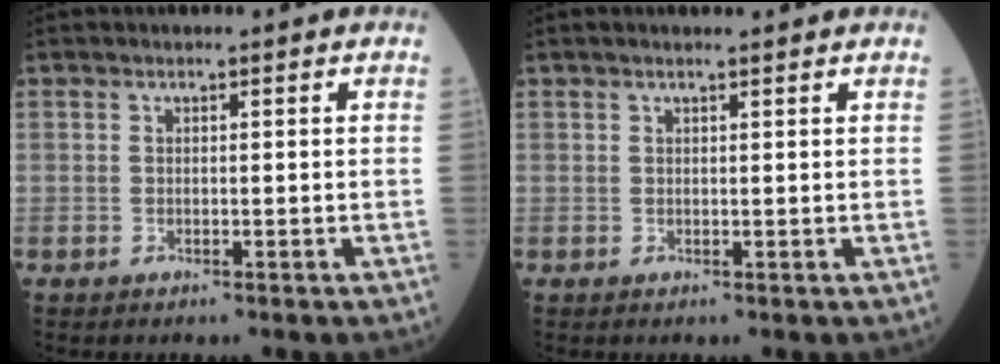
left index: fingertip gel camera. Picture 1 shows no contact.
{"total": 2.0, "force": [1.7, -0.1, 0.9], "torque": [-0.011, 0.012, 0.025]}